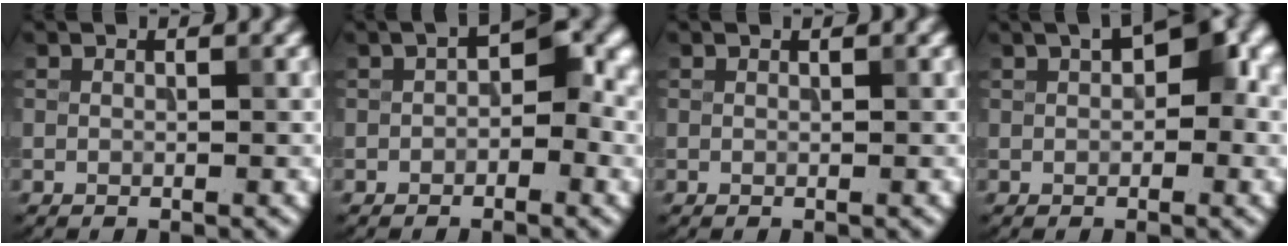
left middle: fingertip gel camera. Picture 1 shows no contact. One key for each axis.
{"total": 3.4, "fx": -0.1, "fy": 1.8, "fz": 2.8, "tx": -0.028, "ty": 0.007, "tz": -0.010}
{"total": 0.0}
{"total": 5.9, "fx": 1.3, "fy": 3.0, "fz": 4.9, "tx": -0.057, "ty": 0.018, "tz": 0.014}